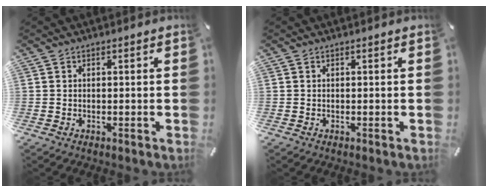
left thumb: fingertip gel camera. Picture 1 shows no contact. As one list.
[{"total": 0.0}]